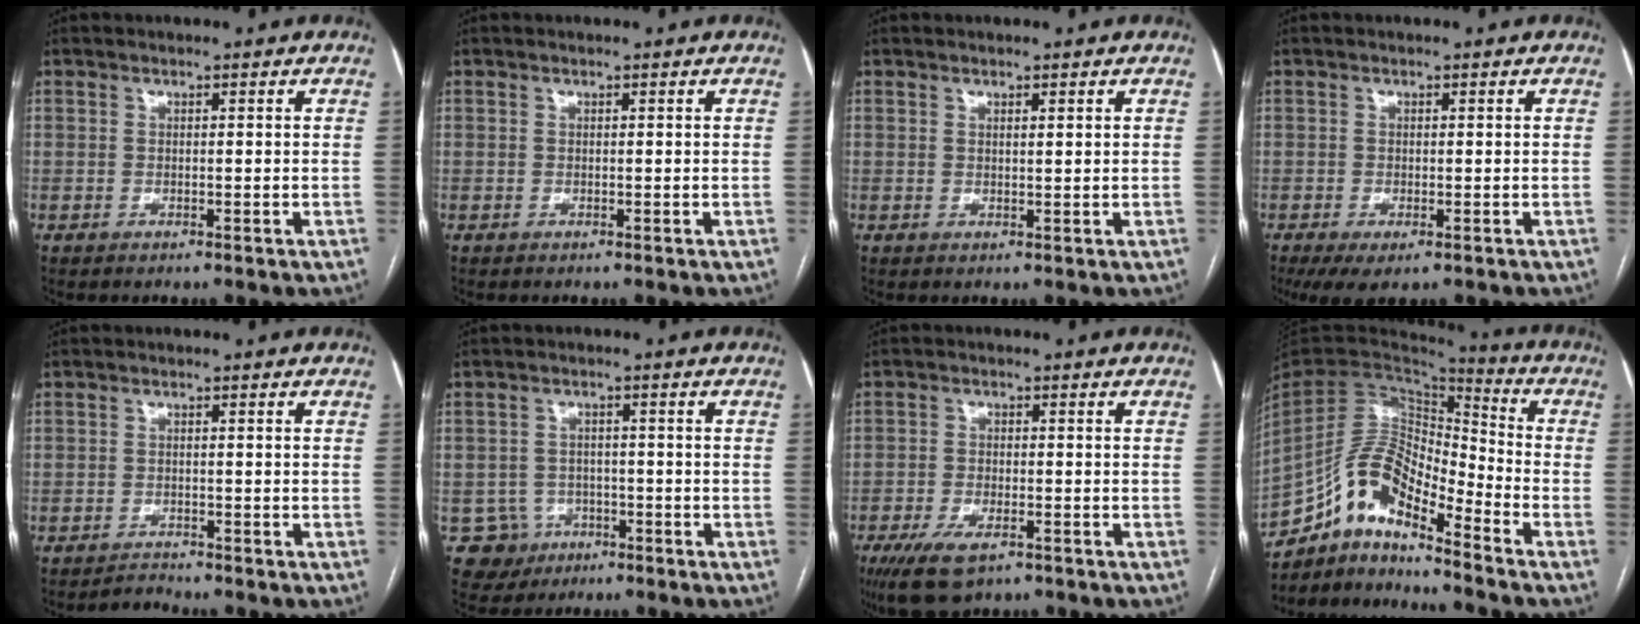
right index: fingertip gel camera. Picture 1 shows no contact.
{"total": 0.0}
{"total": 0.8, "force": [0.5, 0.0, 0.6], "torque": [-0.011, -0.002, 0.009]}
{"total": 4.7, "force": [-3.0, 1.7, 3.2], "torque": [-0.048, -0.011, -0.045]}
{"total": 1.5, "force": [-1.3, 0.0, -0.6], "torque": [0.014, -0.009, -0.021]}
{"total": 5.4, "force": [-2.2, 4.9, -0.1], "torque": [0.007, 0.012, -0.030]}
{"total": 7.3, "force": [-4.6, 2.9, 4.8], "torque": [-0.090, -0.012, -0.076]}
{"total": 13.6, "force": [-10.0, 3.7, 8.4], "torque": [-0.161, 0.031, -0.184]}